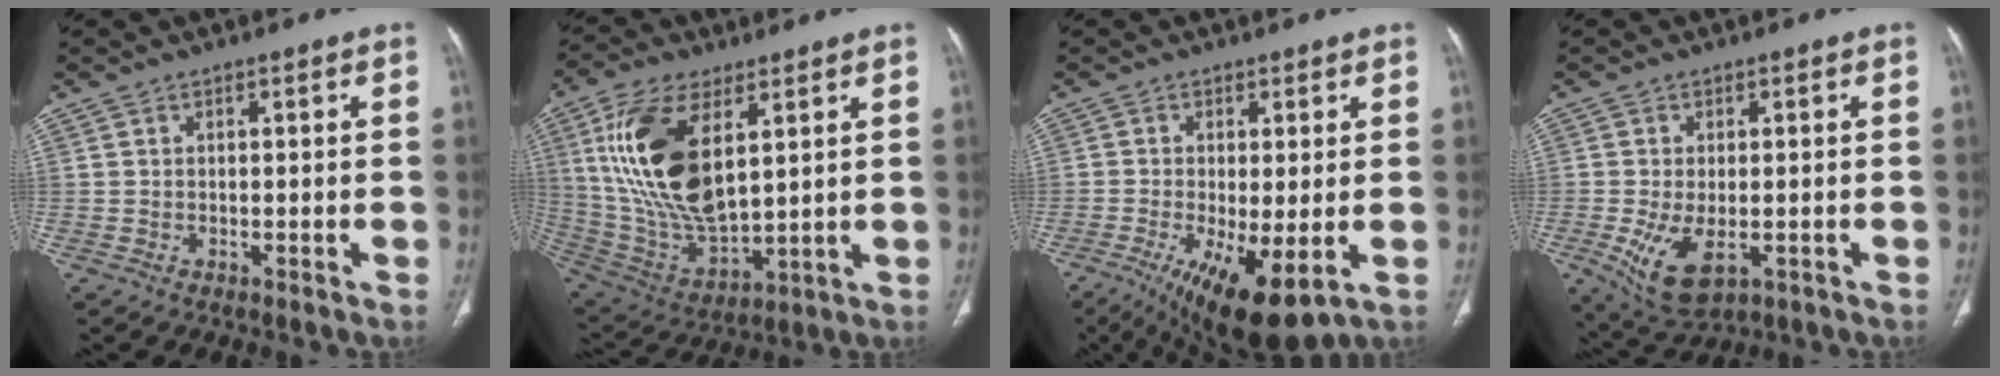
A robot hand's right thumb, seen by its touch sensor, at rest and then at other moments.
{"total": 20.6, "force": [6.3, 9.9, 16.9], "torque": [-0.329, -0.028, 0.129]}
{"total": 12.4, "force": [-4.3, 3.9, 11.0], "torque": [-0.187, -0.025, -0.057]}
{"total": 8.5, "force": [-2.5, 4.5, 6.8], "torque": [-0.133, -0.015, -0.027]}